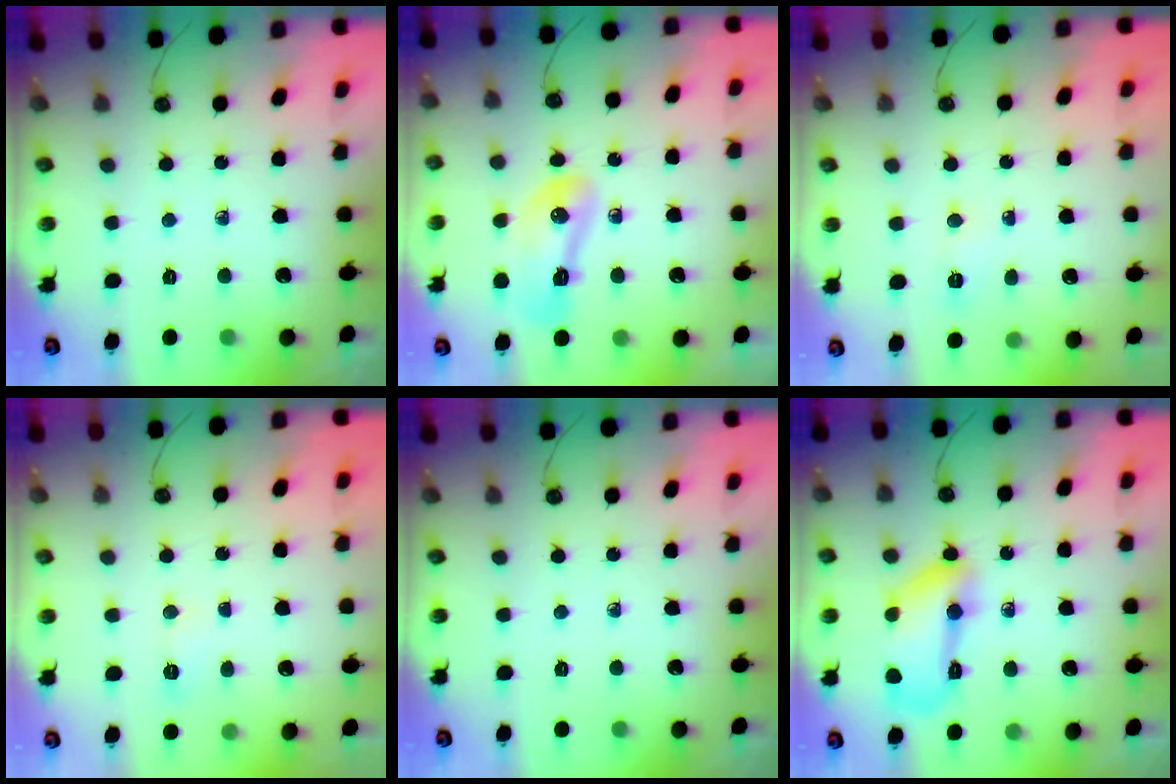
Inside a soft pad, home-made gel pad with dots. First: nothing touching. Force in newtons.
{"total": 10.4, "press": 10.2, "slide": 1.7}
{"total": 4.2, "press": 4.2, "slide": 0.6}
{"total": 6.1, "press": 6.1, "slide": 0.6}
{"total": 0.0}
{"total": 14.3, "press": 14.2, "slide": 1.3}